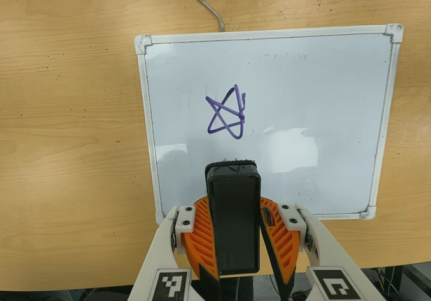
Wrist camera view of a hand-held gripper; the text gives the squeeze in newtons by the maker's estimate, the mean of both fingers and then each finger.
{"total": 9.8, "left": 9.9, "right": 9.7}